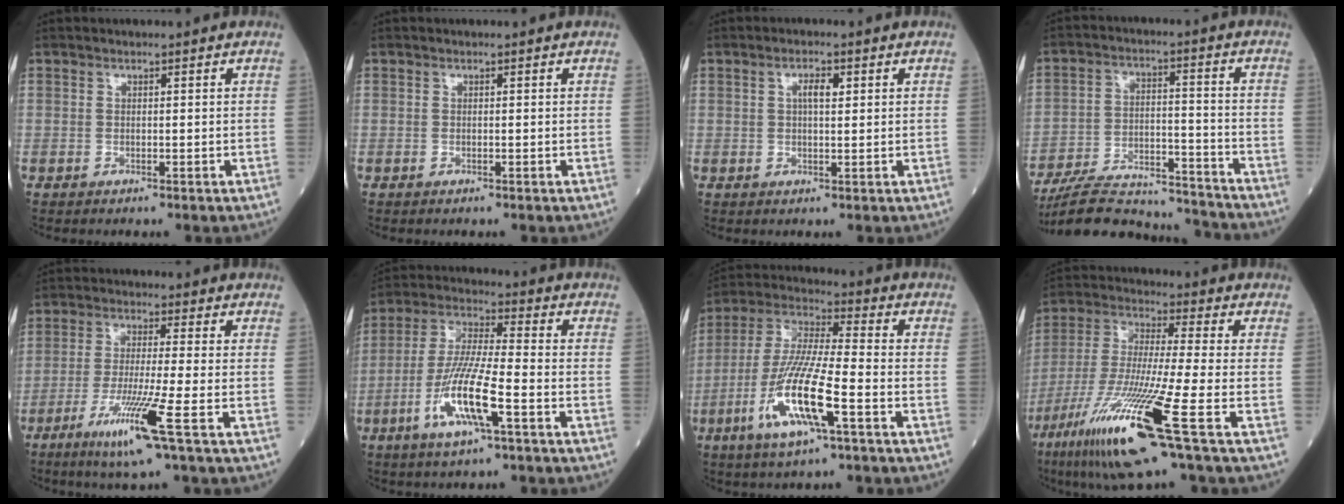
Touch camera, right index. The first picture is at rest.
{"total": 0.0}
{"total": 2.7, "force": [0.9, 0.8, 2.4], "torque": [-0.044, 0.002, 0.014]}
{"total": 17.7, "force": [-16.9, 3.1, 4.3], "torque": [-0.090, 0.016, -0.257]}
{"total": 9.6, "force": [-4.6, -1.2, 8.4], "torque": [-0.160, -0.029, -0.091]}
{"total": 12.1, "force": [-4.6, 1.1, 11.1], "torque": [-0.223, -0.008, -0.091]}
{"total": 15.0, "force": [-5.5, 1.7, 13.8], "torque": [-0.286, -0.013, -0.106]}
{"total": 18.1, "force": [-8.7, -0.5, 15.9], "torque": [-0.340, -0.050, -0.167]}